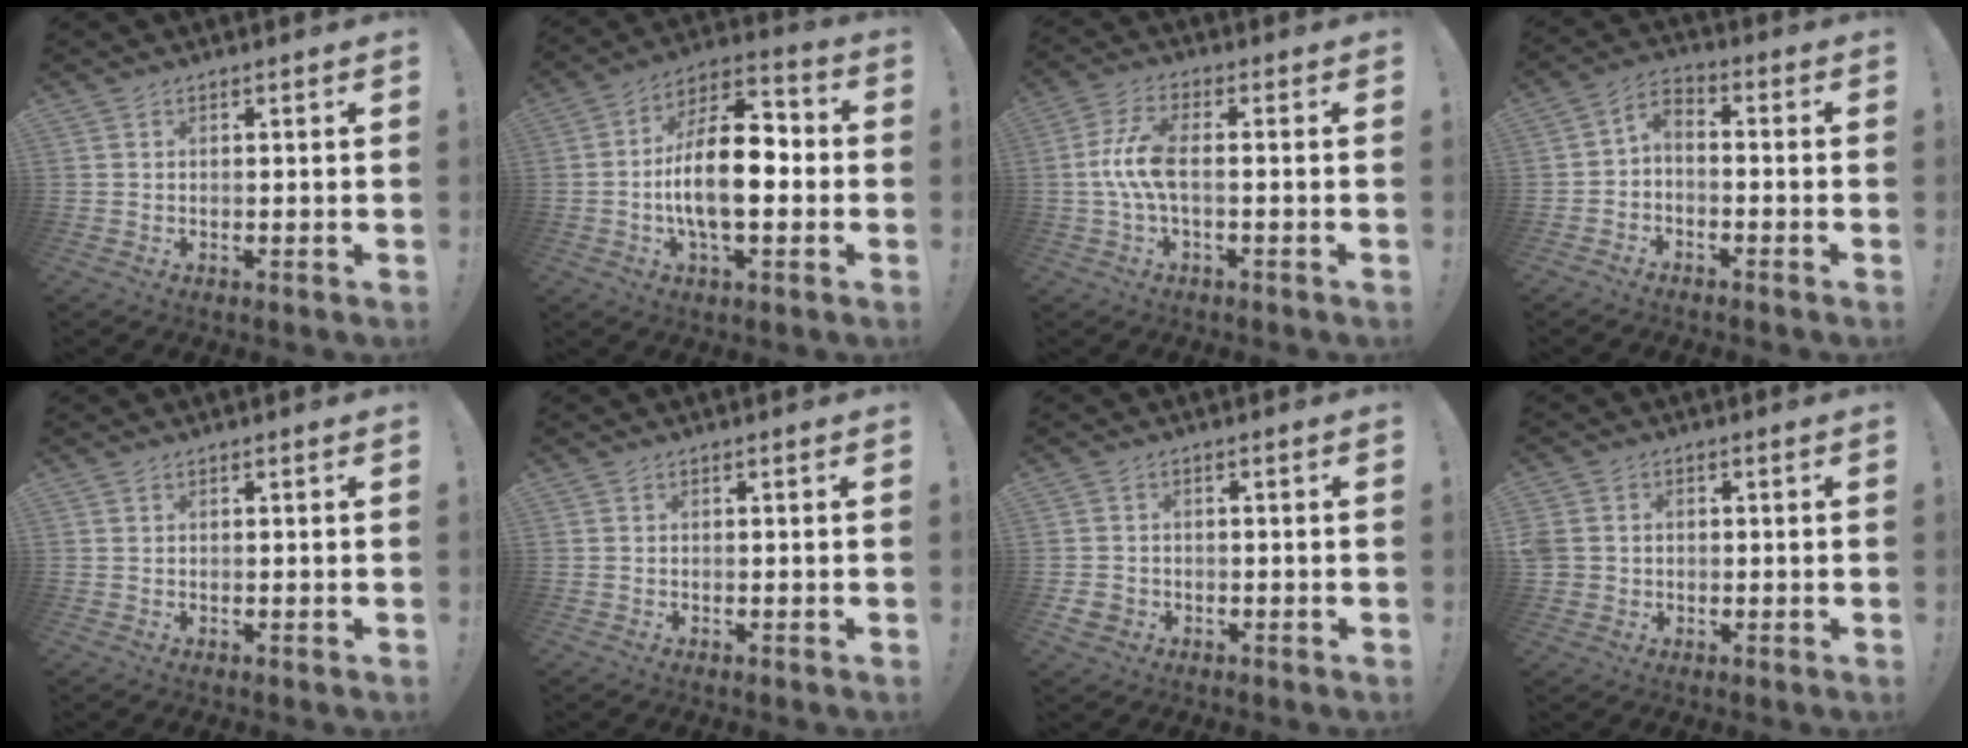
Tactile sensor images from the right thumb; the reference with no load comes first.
{"total": 17.0, "force": [-2.7, 7.8, 14.9], "torque": [-0.270, 0.013, -0.052]}
{"total": 9.2, "force": [-0.7, 3.1, 8.6], "torque": [-0.184, -0.002, -0.012]}
{"total": 4.1, "force": [-2.4, 2.3, 2.4], "torque": [-0.058, 0.009, -0.044]}
{"total": 0.0}
{"total": 0.0}
{"total": 3.0, "force": [-1.2, 2.5, 1.1], "torque": [-0.029, 0.004, -0.021]}
{"total": 4.1, "force": [-0.1, 3.7, 1.8], "torque": [-0.050, 0.008, -0.001]}